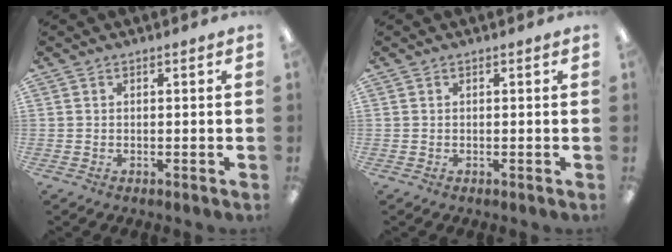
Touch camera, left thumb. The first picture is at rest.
{"total": 0.0}